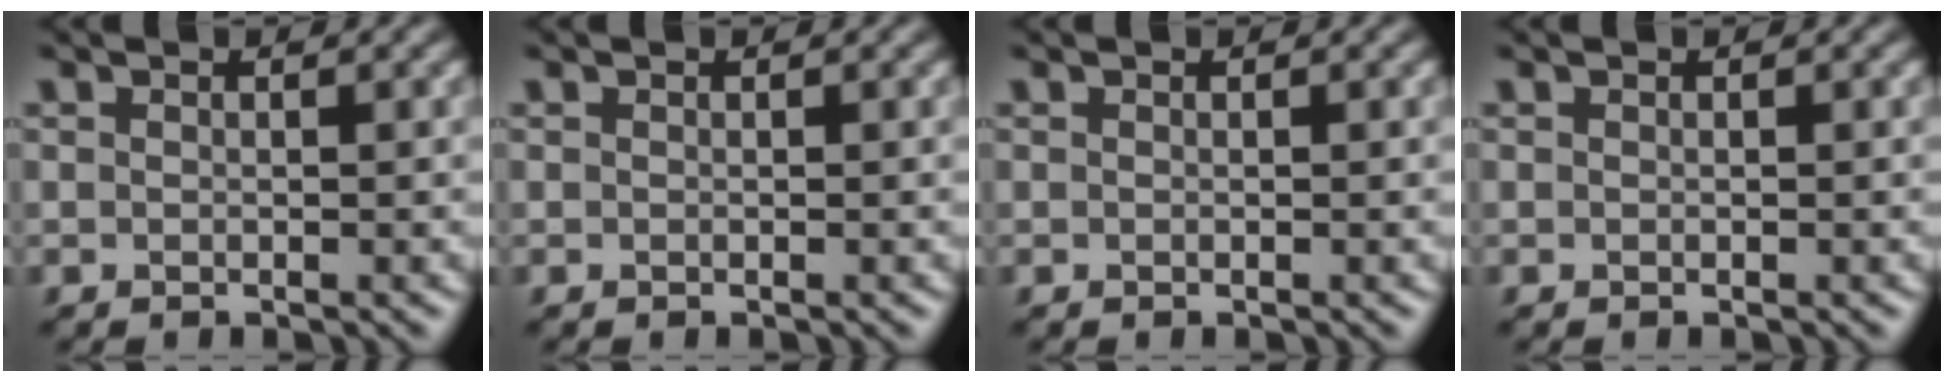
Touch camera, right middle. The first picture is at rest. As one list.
[{"total": 0.0}, {"total": 0.0}, {"total": 0.0}]